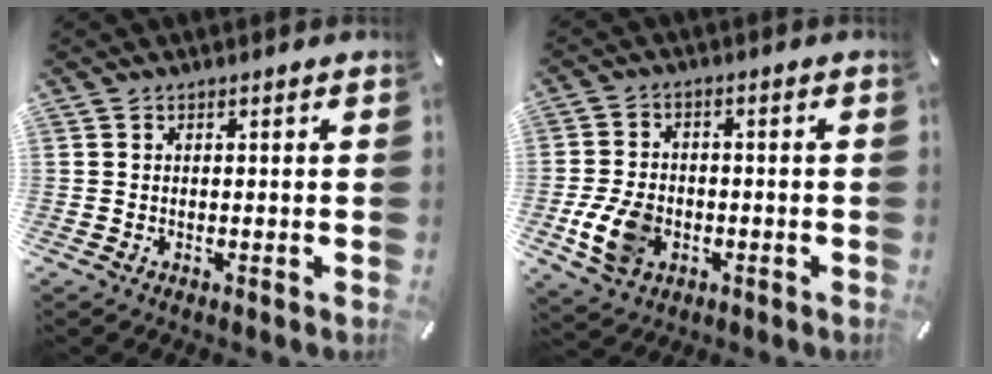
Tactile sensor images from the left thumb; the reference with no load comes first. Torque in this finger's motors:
{"motor_torque": [0.53, 0.69, 0.20, 0.07, 0.04]}